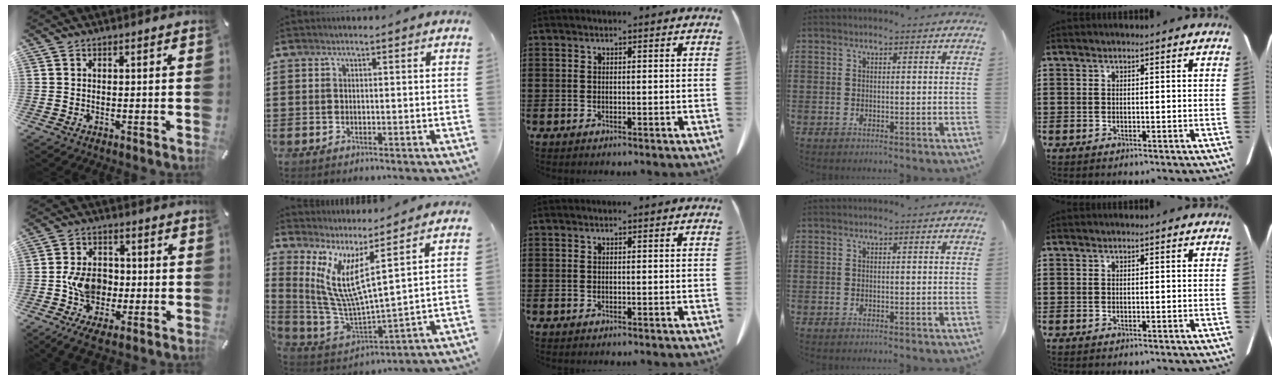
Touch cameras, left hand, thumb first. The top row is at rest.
{"thumb": {"total": 8.7, "force": [-1.8, 6.3, 5.7], "torque": [-0.119, 0.017, -0.030]}, "index": {"total": 8.5, "force": [4.4, 1.2, 7.2], "torque": [-0.177, -0.054, 0.071]}}